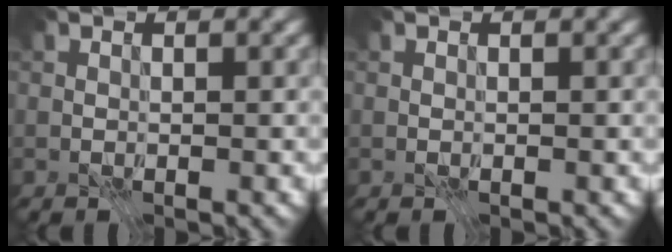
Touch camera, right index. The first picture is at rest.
{"total": 0.0}